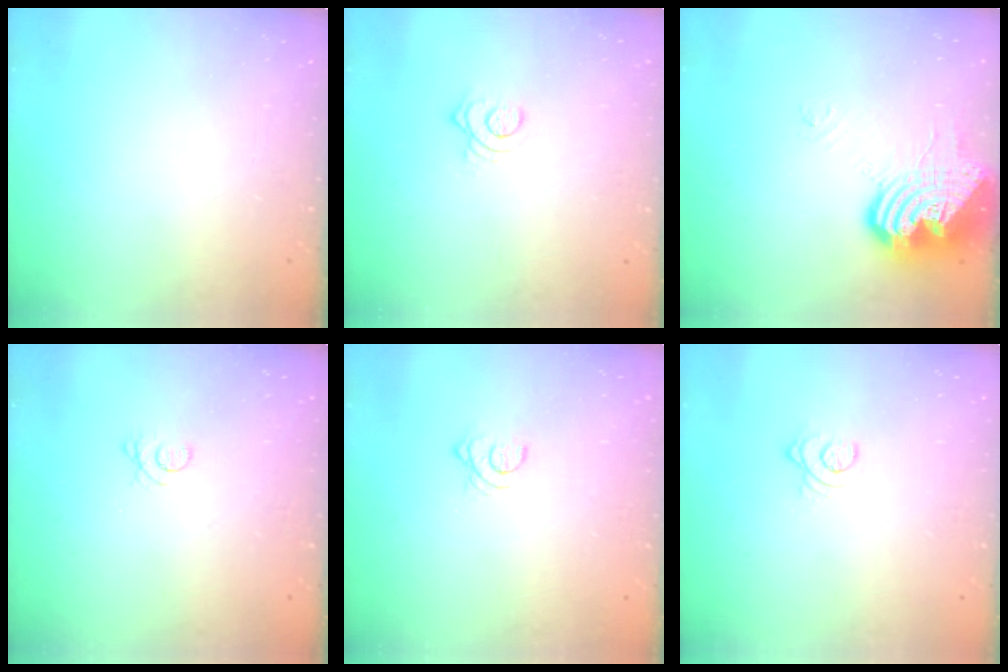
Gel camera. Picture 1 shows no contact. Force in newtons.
{"total": 3.6, "press": 3.6, "slide": 0.1}
{"total": 15.5, "press": 15.4, "slide": 2.1}
{"total": 3.0, "press": 2.9, "slide": 0.4}
{"total": 3.2, "press": 3.2, "slide": 0.3}
{"total": 2.9, "press": 2.9, "slide": 0.4}